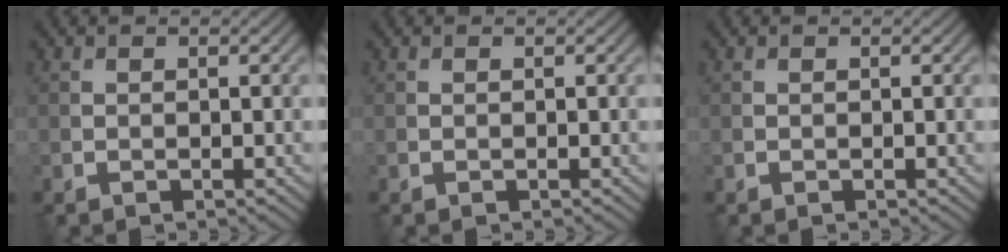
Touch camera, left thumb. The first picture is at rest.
{"total": 0.0}
{"total": 0.0}